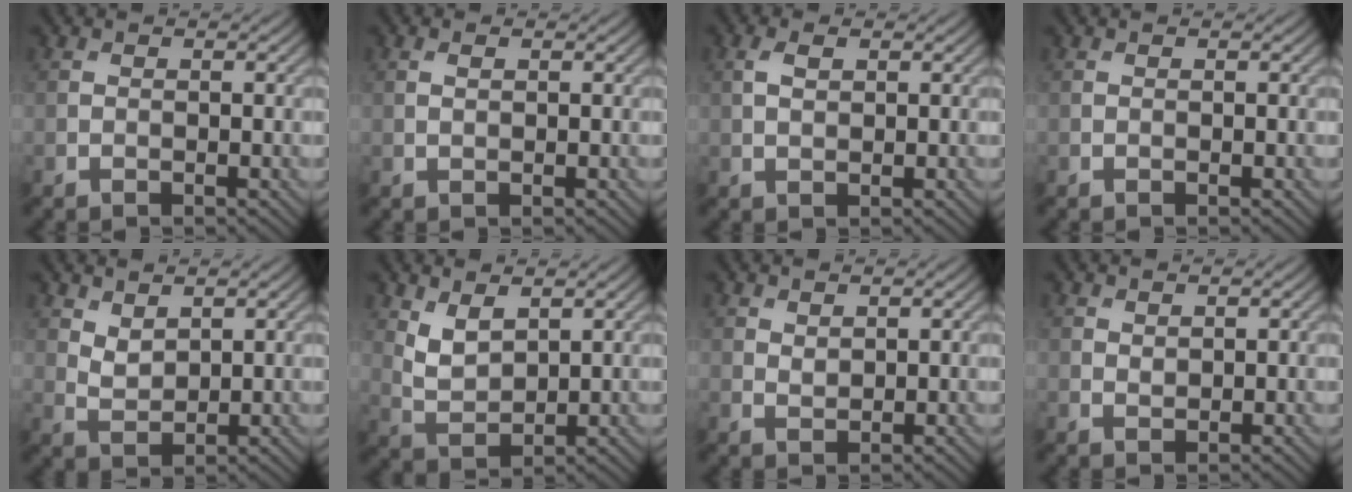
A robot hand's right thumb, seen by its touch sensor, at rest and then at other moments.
{"total": 1.0, "force": [0.4, 0.4, 0.9], "torque": [-0.019, 0.000, 0.008]}
{"total": 2.1, "force": [0.7, 1.1, 1.7], "torque": [-0.039, 0.001, 0.014]}
{"total": 0.0}
{"total": 2.8, "force": [1.9, 1.4, 1.5], "torque": [-0.039, -0.007, 0.045]}
{"total": 4.3, "force": [2.3, 2.2, 2.9], "torque": [-0.072, -0.009, 0.052]}
{"total": 1.2, "force": [1.0, 0.6, 0.5], "torque": [-0.014, -0.003, 0.024]}
{"total": 0.9, "force": [0.8, 0.4, 0.3], "torque": [-0.009, -0.002, 0.018]}